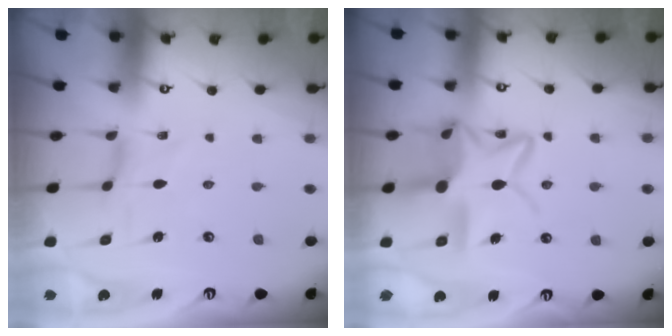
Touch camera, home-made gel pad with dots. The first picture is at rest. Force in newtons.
{"total": 17.5, "press": 17.4, "slide": 1.2}